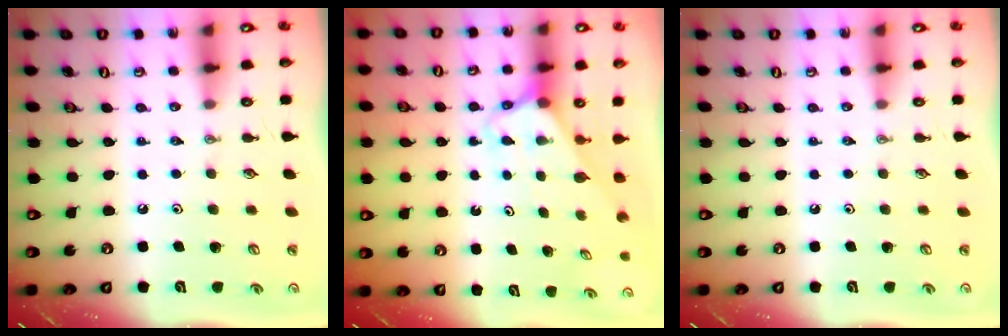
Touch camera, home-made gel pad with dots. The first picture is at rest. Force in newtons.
{"total": 2.5, "press": 2.5, "slide": 0.1}
{"total": 0.0}